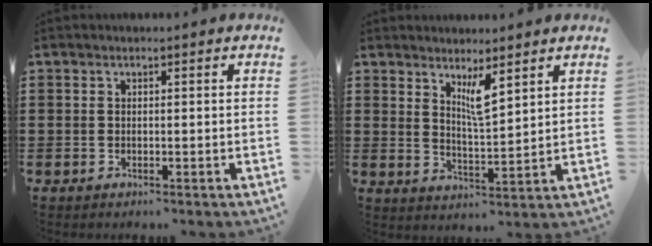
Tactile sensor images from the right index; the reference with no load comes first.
{"total": 4.7, "force": [3.2, 0.7, 3.4], "torque": [-0.066, -0.007, 0.053]}